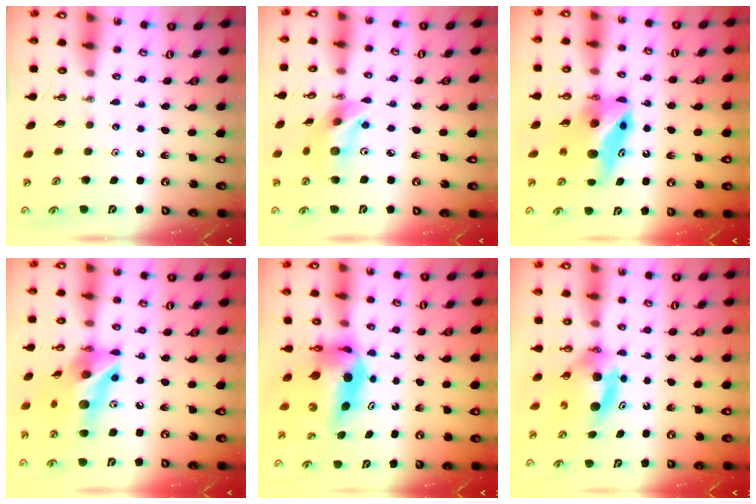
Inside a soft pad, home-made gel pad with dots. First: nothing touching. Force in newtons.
{"total": 13.4, "press": 13.0, "slide": 3.3}
{"total": 11.0, "press": 8.1, "slide": 7.5}
{"total": 14.7, "press": 14.7, "slide": 1.6}
{"total": 8.0, "press": 7.8, "slide": 1.9}
{"total": 7.0, "press": 6.3, "slide": 3.0}